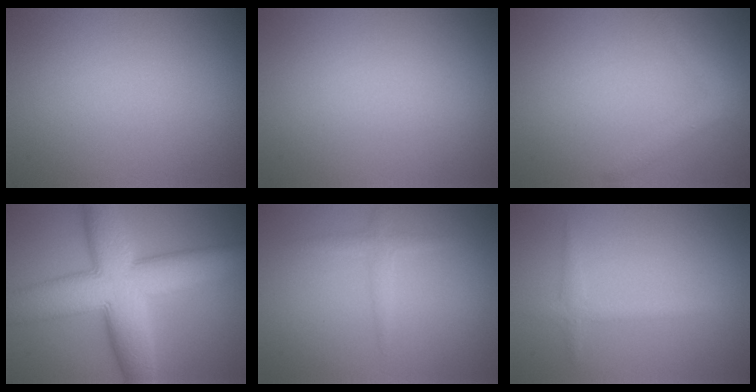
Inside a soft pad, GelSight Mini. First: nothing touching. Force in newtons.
{"total": 0.0}
{"total": 2.2, "press": 2.2, "slide": 0.0}
{"total": 12.0, "press": 12.0, "slide": 0.5}
{"total": 1.3, "press": 1.3, "slide": 0.0}
{"total": 1.4, "press": 1.4, "slide": 0.1}